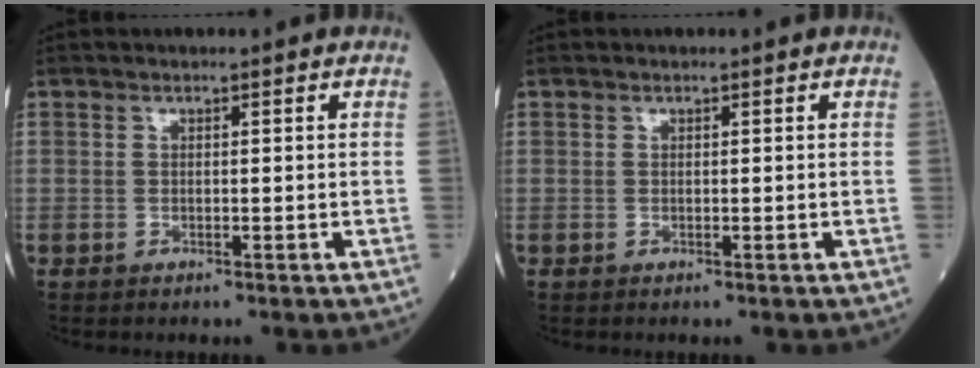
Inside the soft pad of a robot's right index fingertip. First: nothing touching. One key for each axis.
{"total": 0.0}